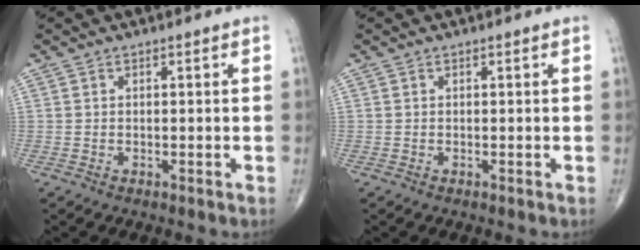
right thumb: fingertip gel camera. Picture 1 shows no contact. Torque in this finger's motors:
{"motor_torque": [0.00, 0.00, 0.01, -0.02, 0.00]}